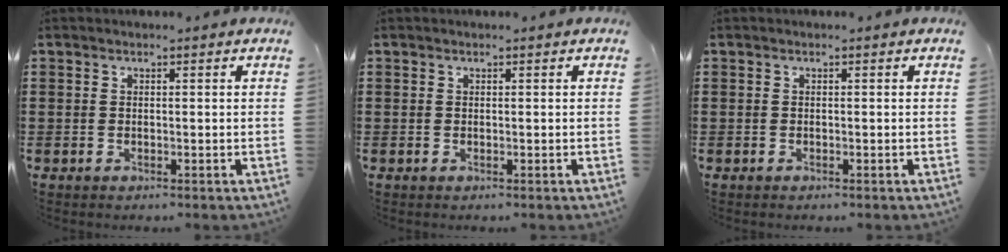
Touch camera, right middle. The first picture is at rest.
{"total": 0.0}
{"total": 0.0}